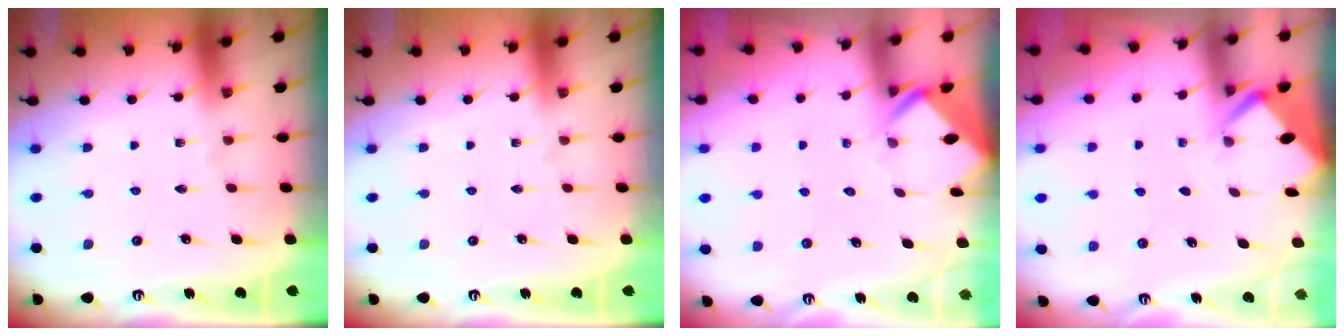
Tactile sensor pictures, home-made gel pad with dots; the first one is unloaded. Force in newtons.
{"total": 0.0}
{"total": 2.6, "press": 2.6, "slide": 0.1}
{"total": 2.9, "press": 2.9, "slide": 0.2}